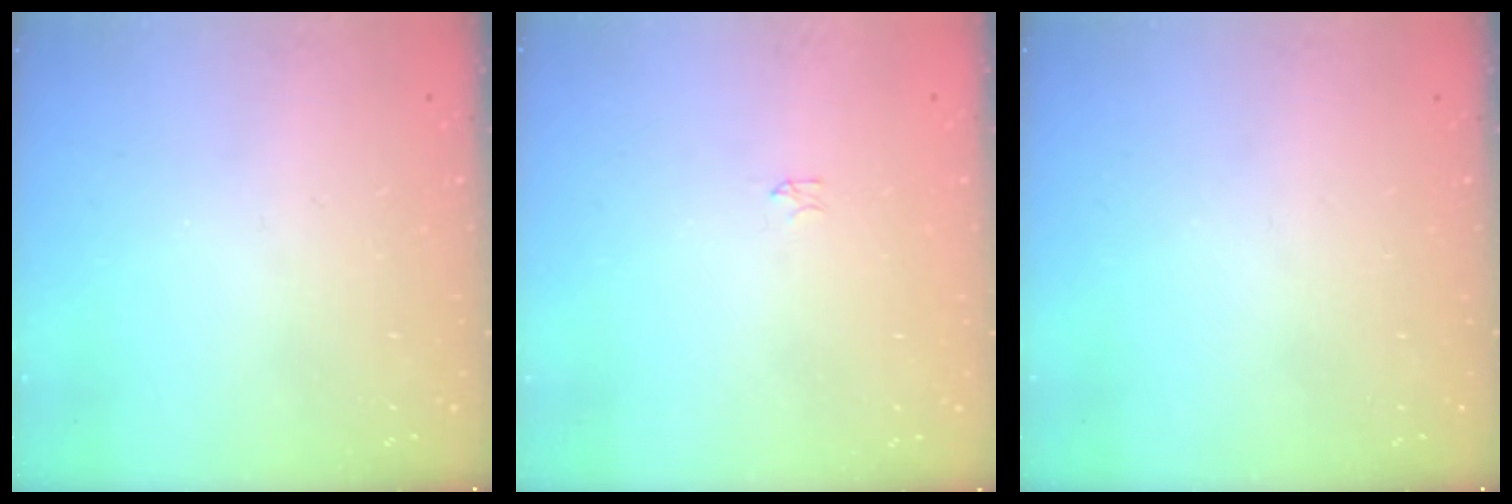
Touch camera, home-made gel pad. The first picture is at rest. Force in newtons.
{"total": 0.0}
{"total": 0.0}